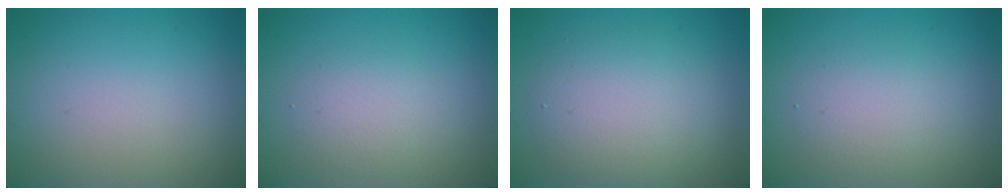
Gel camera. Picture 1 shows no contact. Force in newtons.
{"total": 2.2, "press": 2.2, "slide": 0.0}
{"total": 4.8, "press": 4.8, "slide": 0.3}
{"total": 2.6, "press": 2.6, "slide": 0.2}